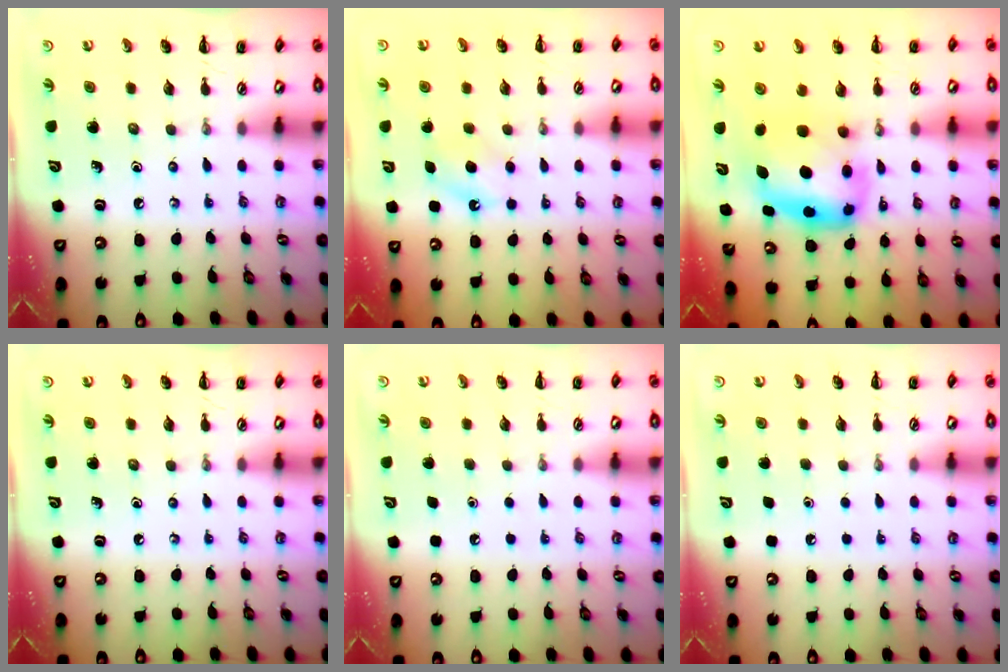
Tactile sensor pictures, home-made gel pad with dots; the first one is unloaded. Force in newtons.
{"total": 7.5, "press": 7.3, "slide": 1.9}
{"total": 6.6, "press": 6.4, "slide": 1.7}
{"total": 0.0}
{"total": 1.6, "press": 1.6, "slide": 0.1}
{"total": 1.7, "press": 1.7, "slide": 0.1}